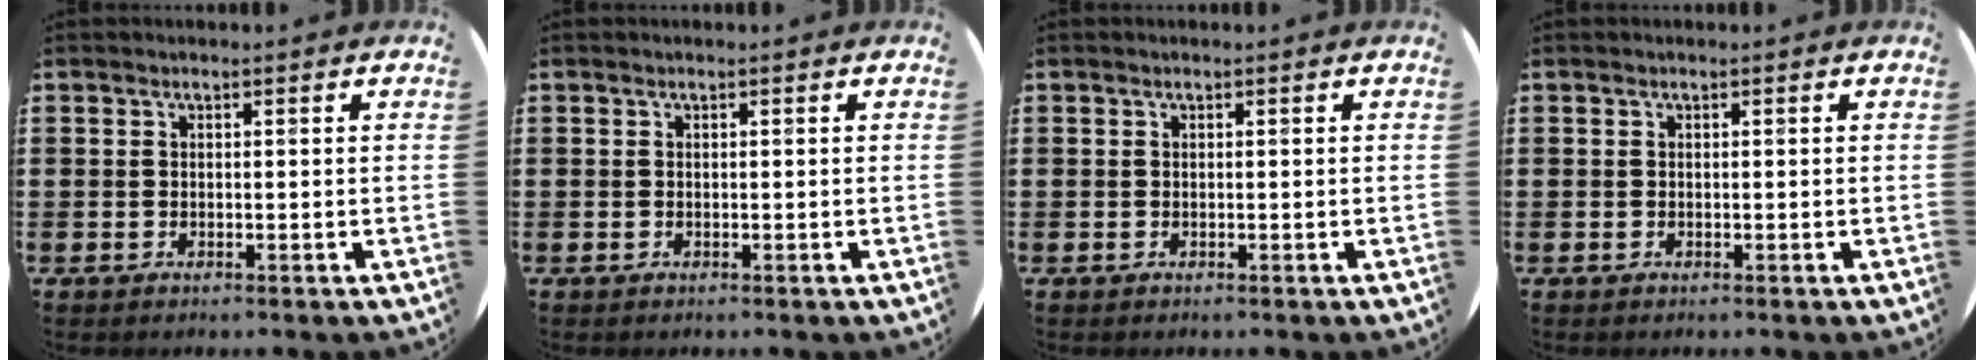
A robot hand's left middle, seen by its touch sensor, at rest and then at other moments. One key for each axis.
{"total": 0.0}
{"total": 0.0}
{"total": 0.0}